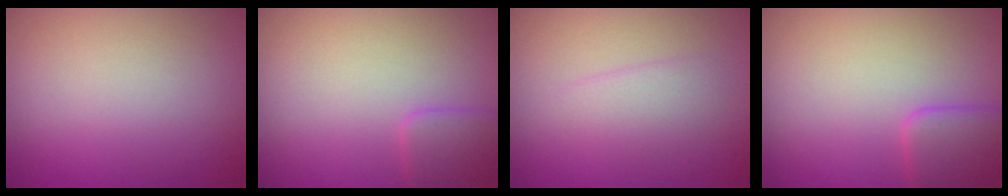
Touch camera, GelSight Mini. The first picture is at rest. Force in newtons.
{"total": 2.1, "press": 2.1, "slide": 0.1}
{"total": 1.8, "press": 1.8, "slide": 0.1}
{"total": 3.2, "press": 3.1, "slide": 0.2}